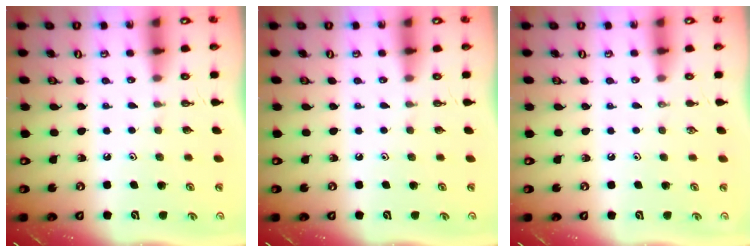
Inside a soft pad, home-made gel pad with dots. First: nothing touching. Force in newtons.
{"total": 0.0}
{"total": 0.0}